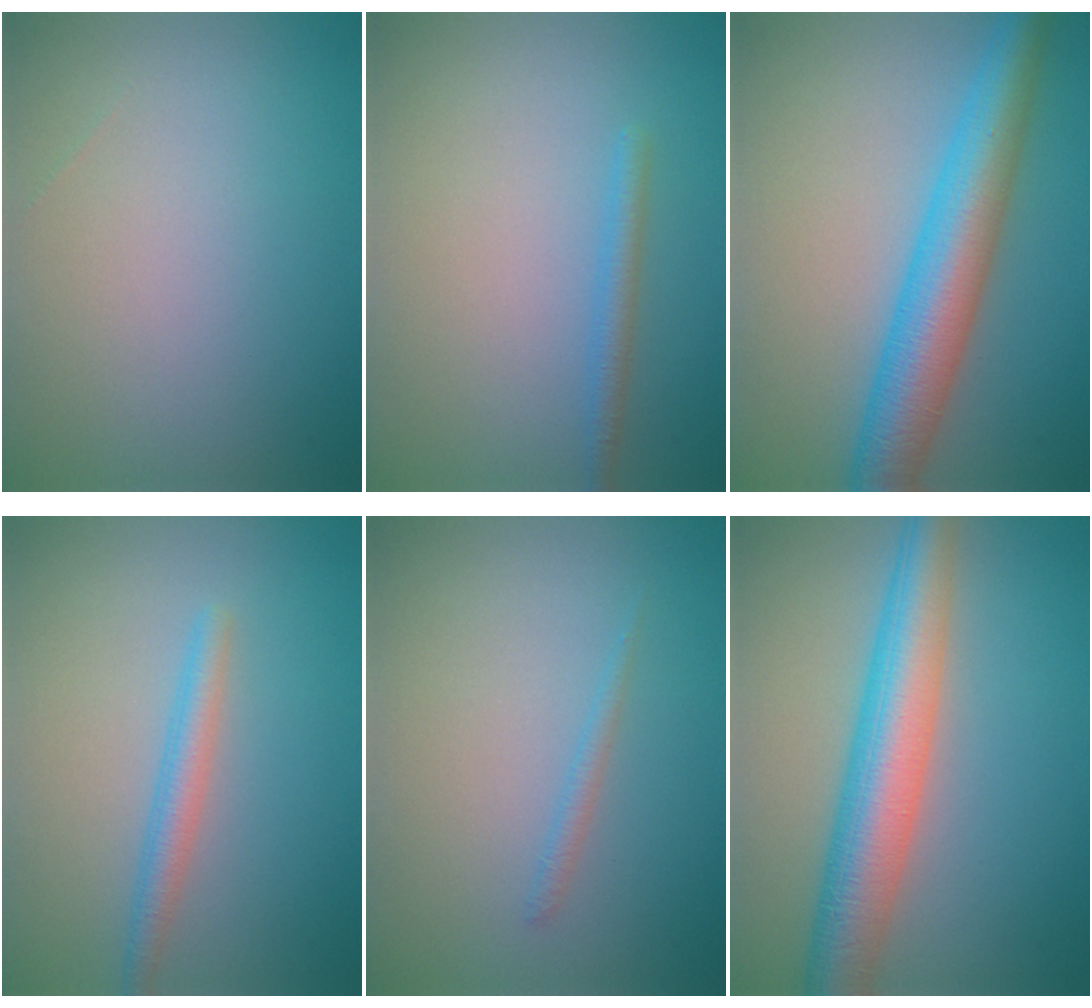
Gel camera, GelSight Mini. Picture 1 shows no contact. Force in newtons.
{"total": 1.6, "press": 1.6, "slide": 0.0}
{"total": 7.4, "press": 7.4, "slide": 0.0}
{"total": 2.3, "press": 2.2, "slide": 0.2}
{"total": 0.9, "press": 0.9, "slide": 0.1}
{"total": 7.6, "press": 7.6, "slide": 0.2}